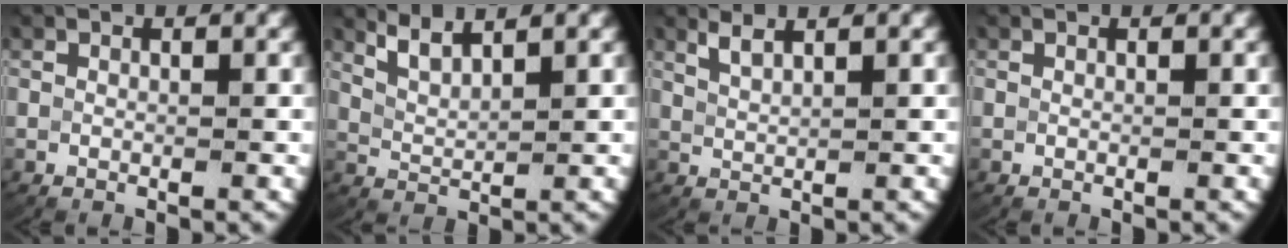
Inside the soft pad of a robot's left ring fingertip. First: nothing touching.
{"total": 3.1, "force": [2.3, 1.2, 1.7], "torque": [-0.047, -0.005, 0.045]}
{"total": 2.2, "force": [1.8, 0.3, 1.1], "torque": [-0.030, -0.002, 0.040]}
{"total": 0.0}